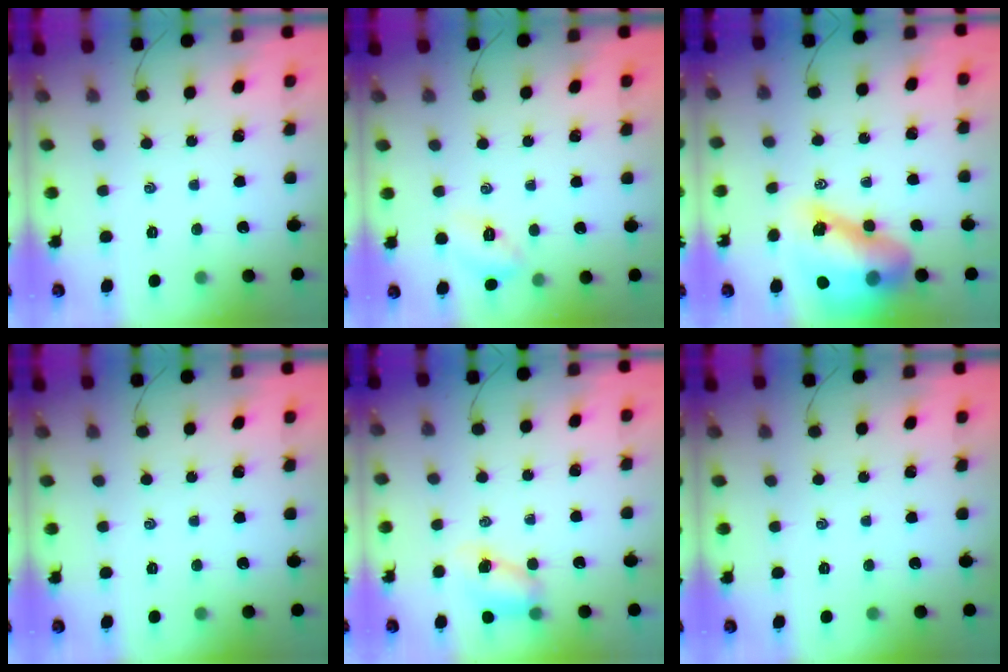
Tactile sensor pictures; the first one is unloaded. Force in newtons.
{"total": 6.3, "press": 6.1, "slide": 1.3}
{"total": 17.7, "press": 17.0, "slide": 5.0}
{"total": 0.0}
{"total": 6.0, "press": 5.9, "slide": 0.8}
{"total": 0.0}